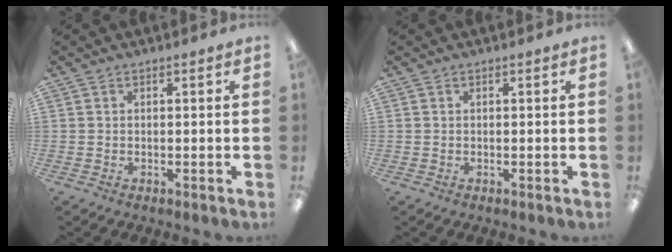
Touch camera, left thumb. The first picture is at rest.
{"total": 0.0}